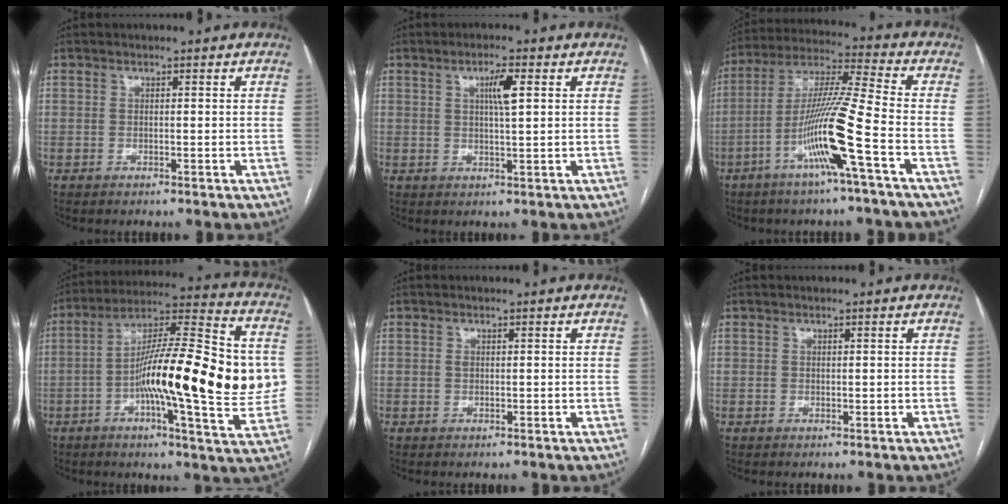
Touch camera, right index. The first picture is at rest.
{"total": 3.9, "force": [1.3, 0.3, 3.7], "torque": [-0.064, 0.001, 0.021]}
{"total": 13.5, "force": [-5.3, -1.3, 12.3], "torque": [-0.240, 0.001, -0.104]}
{"total": 23.4, "force": [-1.9, 3.6, 23.1], "torque": [-0.325, 0.029, -0.032]}
{"total": 0.5, "force": [0.1, 0.3, 0.4], "torque": [-0.009, 0.000, 0.001]}
{"total": 0.0}